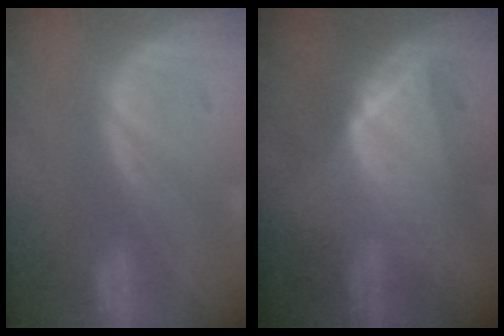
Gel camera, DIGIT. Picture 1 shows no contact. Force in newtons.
{"total": 7.7, "press": 7.7, "slide": 0.3}